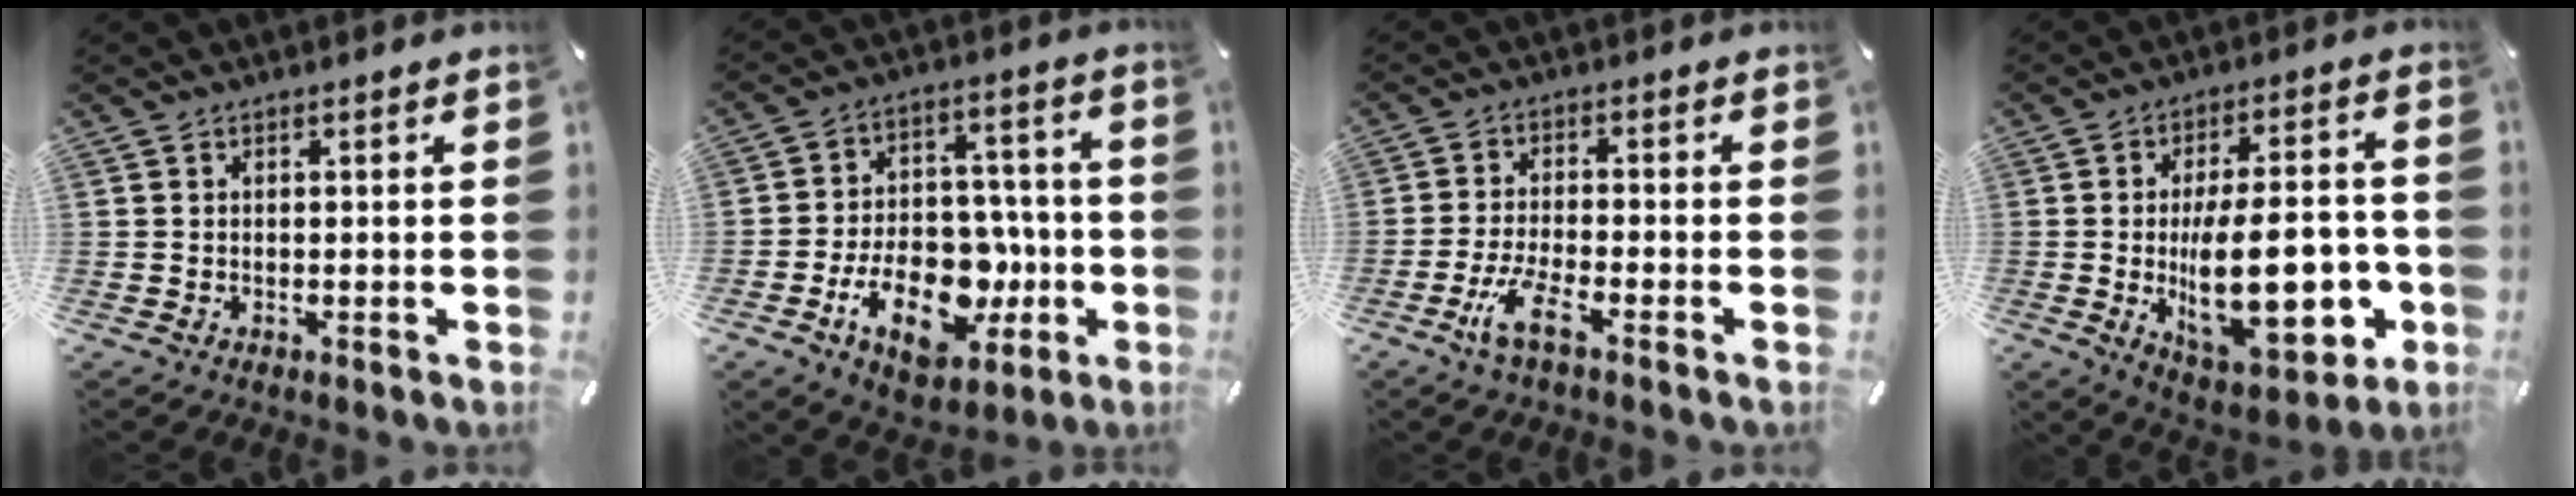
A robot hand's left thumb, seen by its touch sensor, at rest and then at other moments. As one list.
[{"total": 18.0, "force": [-5.9, 11.9, 12.1], "torque": [-0.199, 0.024, -0.088]}, {"total": 7.0, "force": [-3.8, 1.7, 5.7], "torque": [-0.119, 0.001, -0.071]}, {"total": 23.8, "force": [-3.6, 10.8, 20.9], "torque": [-0.326, -0.012, -0.043]}]